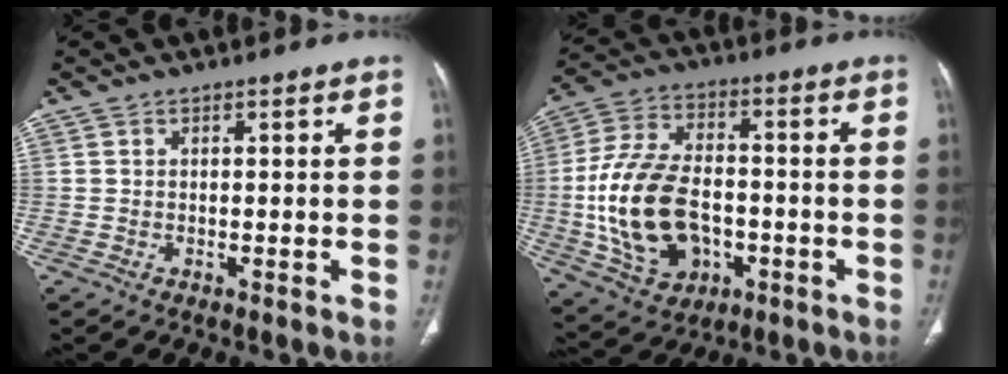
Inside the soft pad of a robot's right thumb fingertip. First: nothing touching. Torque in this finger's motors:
{"motor_torque": [2.53, 1.68, 2.15, -0.60, 0.66]}